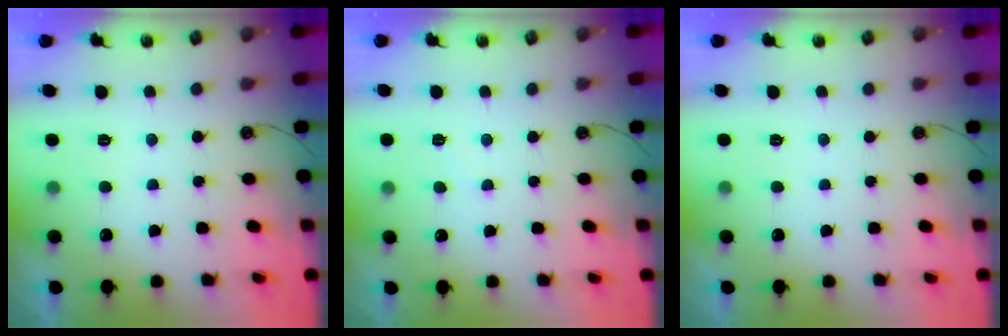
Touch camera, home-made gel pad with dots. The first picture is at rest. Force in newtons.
{"total": 2.7, "press": 2.6, "slide": 0.4}
{"total": 0.0}